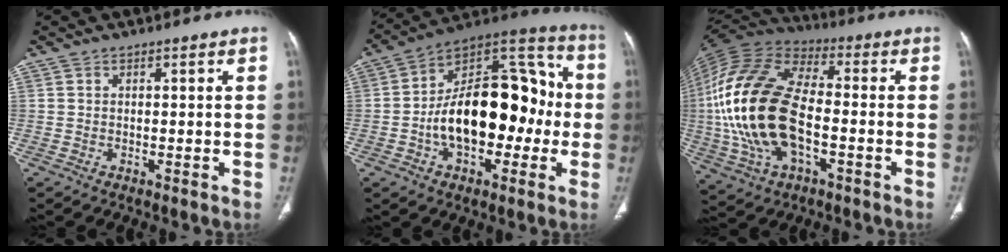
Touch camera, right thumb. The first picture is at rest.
{"total": 24.1, "force": [-2.6, 13.9, 19.5], "torque": [-0.280, 0.053, -0.041]}
{"total": 24.0, "force": [-3.0, 13.1, 19.9], "torque": [-0.421, 0.012, -0.053]}